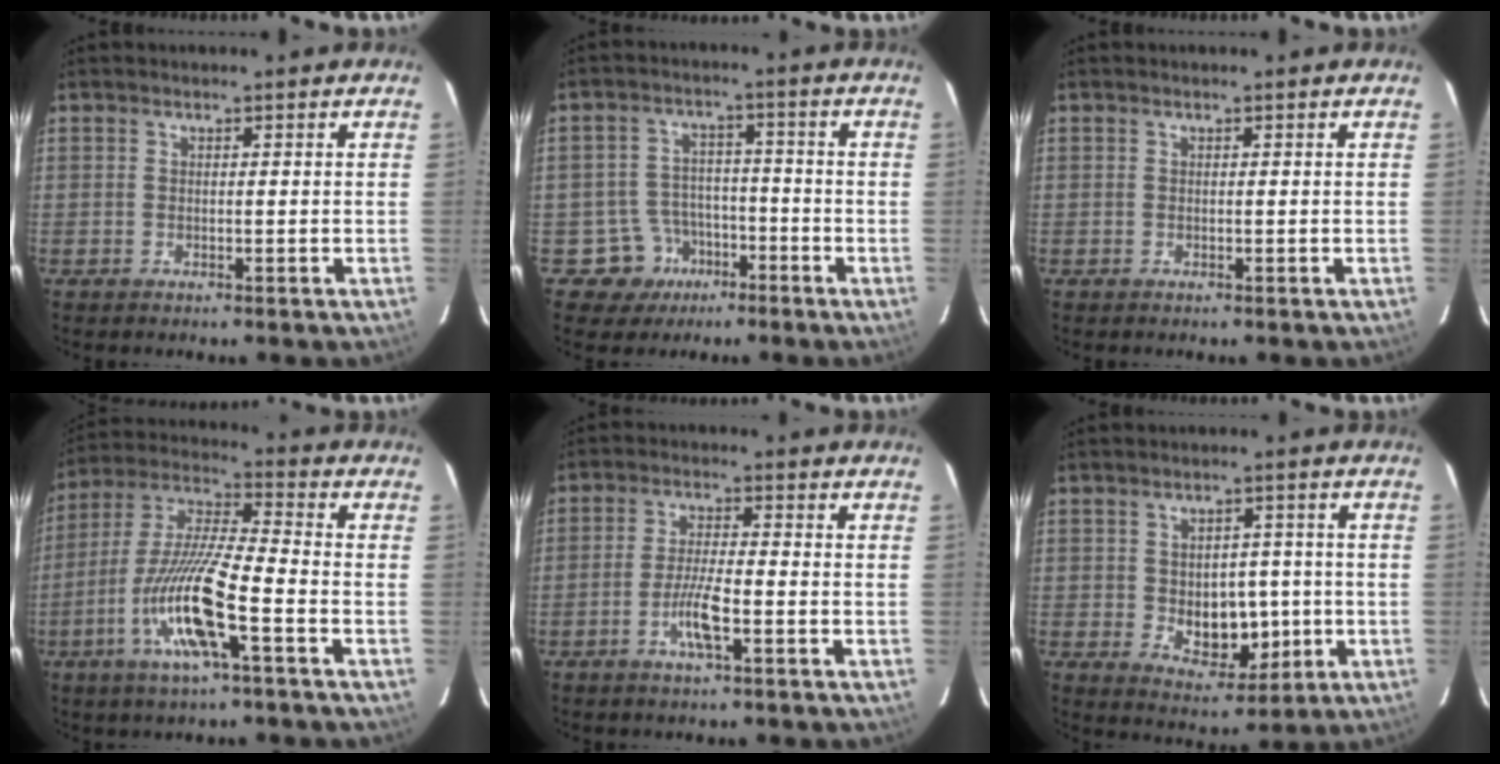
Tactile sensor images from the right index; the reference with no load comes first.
{"total": 6.8, "force": [-3.2, 6.0, -0.1], "torque": [0.011, 0.015, -0.044]}
{"total": 0.0}
{"total": 14.8, "force": [-5.4, 1.2, 13.7], "torque": [-0.281, -0.008, -0.105]}
{"total": 5.6, "force": [-2.3, 0.5, 5.1], "torque": [-0.098, -0.004, -0.044]}
{"total": 8.4, "force": [-0.9, 5.4, 6.3], "torque": [-0.084, 0.004, 0.001]}